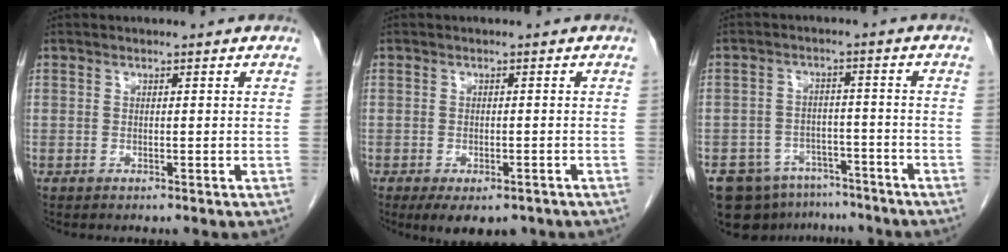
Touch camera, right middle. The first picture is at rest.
{"total": 6.5, "force": [-4.5, 3.1, 3.6], "torque": [-0.043, -0.004, -0.063]}
{"total": 9.9, "force": [-7.8, 5.7, 2.1], "torque": [-0.036, 0.013, -0.115]}